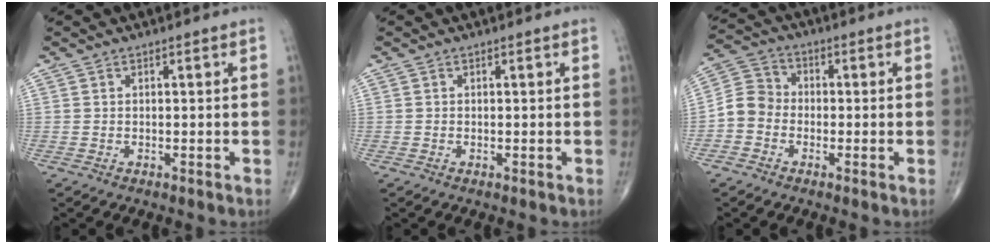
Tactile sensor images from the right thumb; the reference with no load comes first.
{"total": 0.0}
{"total": 6.1, "force": [-1.8, 5.3, 2.4], "torque": [-0.029, 0.023, -0.051]}